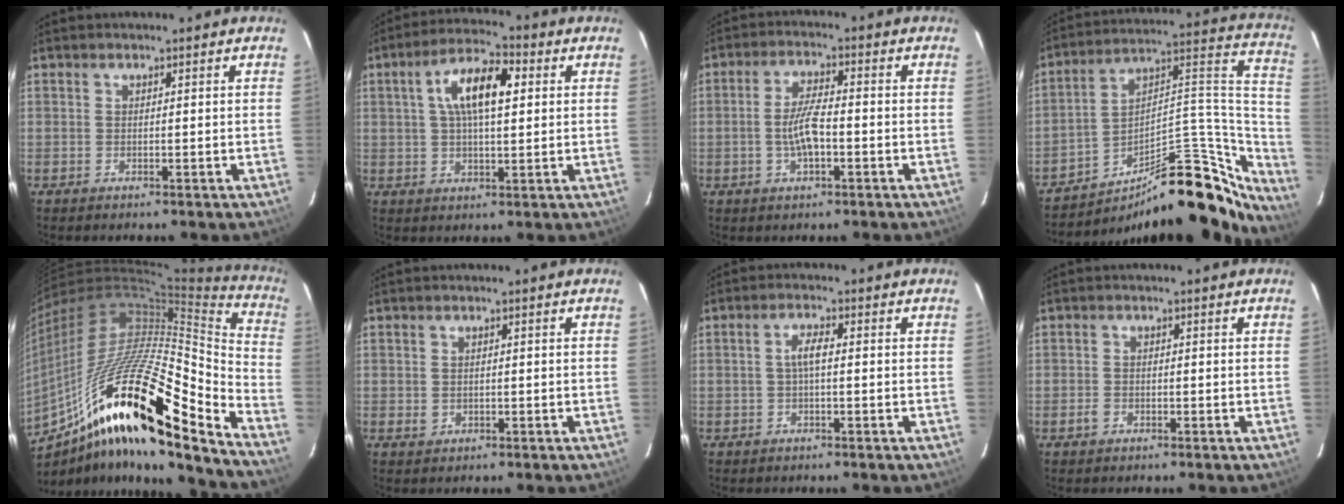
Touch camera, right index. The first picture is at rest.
{"total": 10.1, "force": [2.5, 3.8, 9.0], "torque": [-0.161, 0.023, 0.039]}
{"total": 6.1, "force": [-1.6, 1.8, 5.6], "torque": [-0.110, 0.005, -0.028]}
{"total": 26.1, "force": [-20.0, 8.2, 14.6], "torque": [-0.167, 0.050, -0.290]}
{"total": 28.3, "force": [-14.3, 5.7, 23.8], "torque": [-0.388, -0.048, -0.259]}
{"total": 1.2, "force": [-0.1, 1.1, 0.5], "torque": [-0.007, 0.003, 0.000]}
{"total": 2.6, "force": [-0.1, 0.5, 2.5], "torque": [-0.050, 0.007, -0.002]}
{"total": 1.5, "force": [-0.9, 1.0, 0.7], "torque": [-0.014, 0.003, -0.016]}